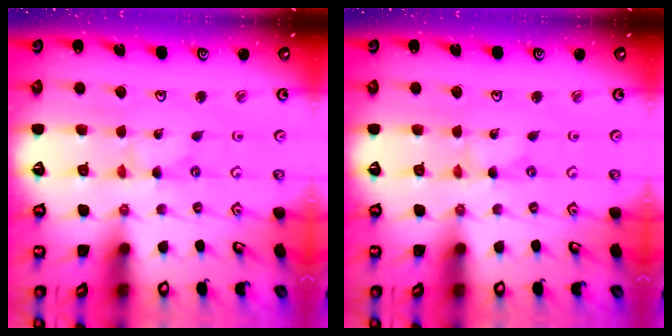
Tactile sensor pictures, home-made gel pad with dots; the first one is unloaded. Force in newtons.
{"total": 0.0}